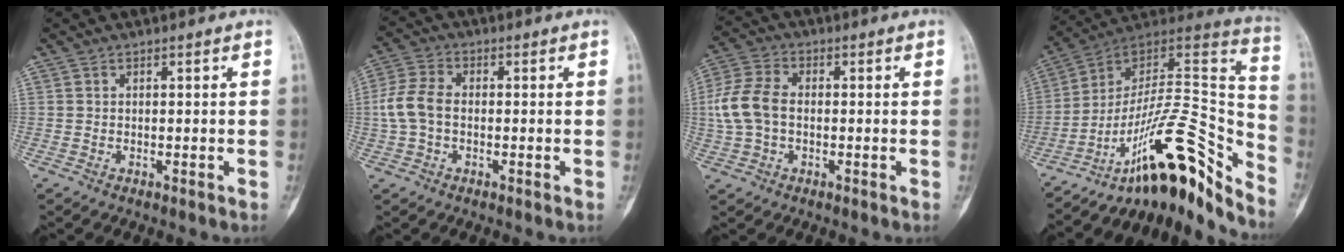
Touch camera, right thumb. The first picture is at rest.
{"total": 6.7, "force": [-0.6, 4.4, 5.0], "torque": [-0.116, 0.016, -0.017]}
{"total": 8.9, "force": [-0.3, 5.9, 6.6], "torque": [-0.149, 0.019, -0.013]}
{"total": 24.6, "force": [-16.9, 7.0, 16.5], "torque": [-0.195, 0.140, -0.267]}